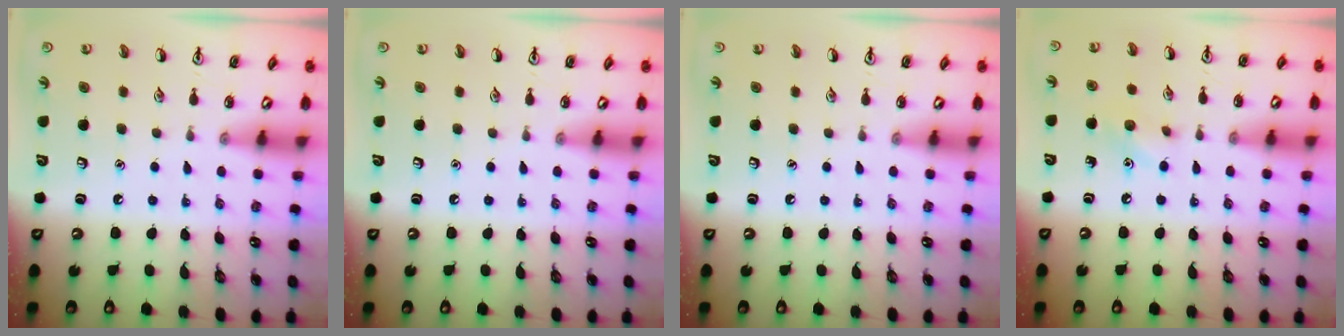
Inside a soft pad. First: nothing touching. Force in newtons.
{"total": 0.0}
{"total": 0.0}
{"total": 7.4, "press": 7.2, "slide": 1.6}